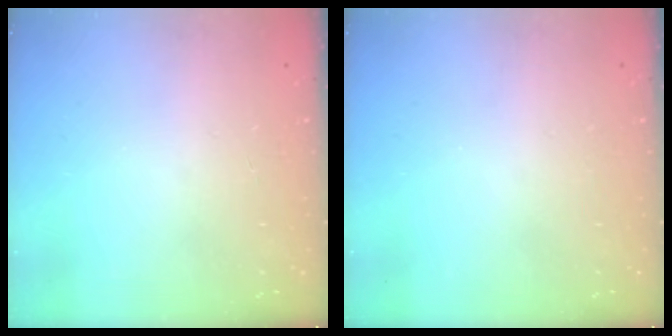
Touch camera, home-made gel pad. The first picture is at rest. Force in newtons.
{"total": 0.0}